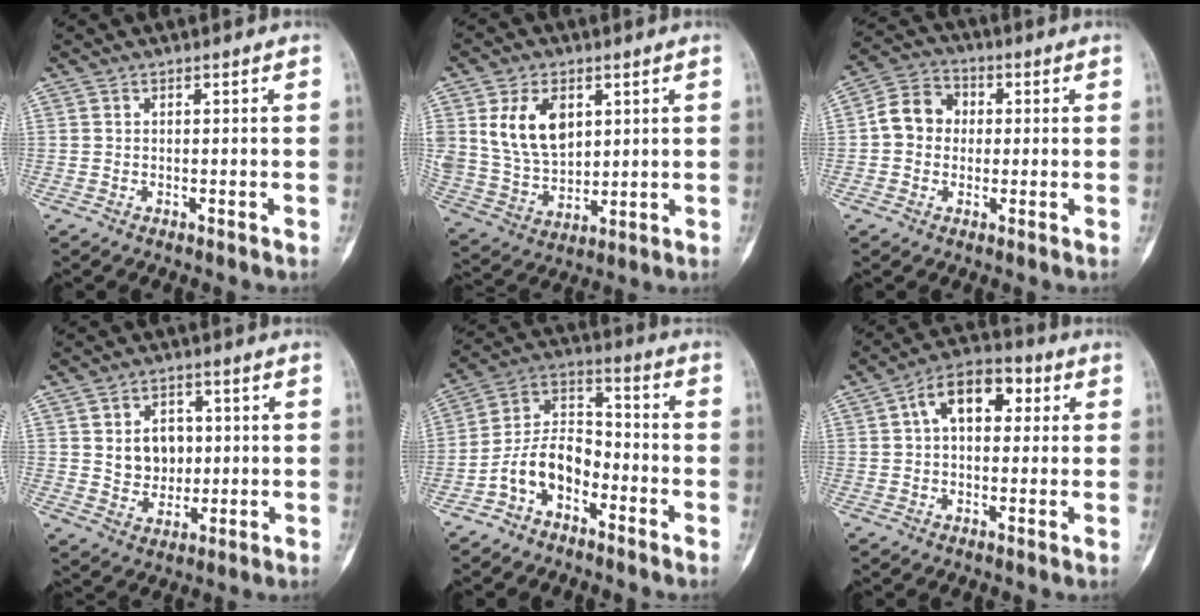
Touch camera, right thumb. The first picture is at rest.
{"total": 13.1, "force": [4.3, 8.7, 8.8], "torque": [-0.142, -0.017, 0.096]}
{"total": 7.8, "force": [0.2, 6.8, 3.9], "torque": [-0.048, 0.022, -0.012]}
{"total": 8.0, "force": [1.2, 6.4, 4.6], "torque": [-0.036, -0.005, 0.027]}
{"total": 10.3, "force": [-5.0, 6.4, 6.4], "torque": [-0.109, 0.065, -0.105]}
{"total": 11.1, "force": [2.7, 6.8, 8.4], "torque": [-0.112, 0.024, 0.033]}